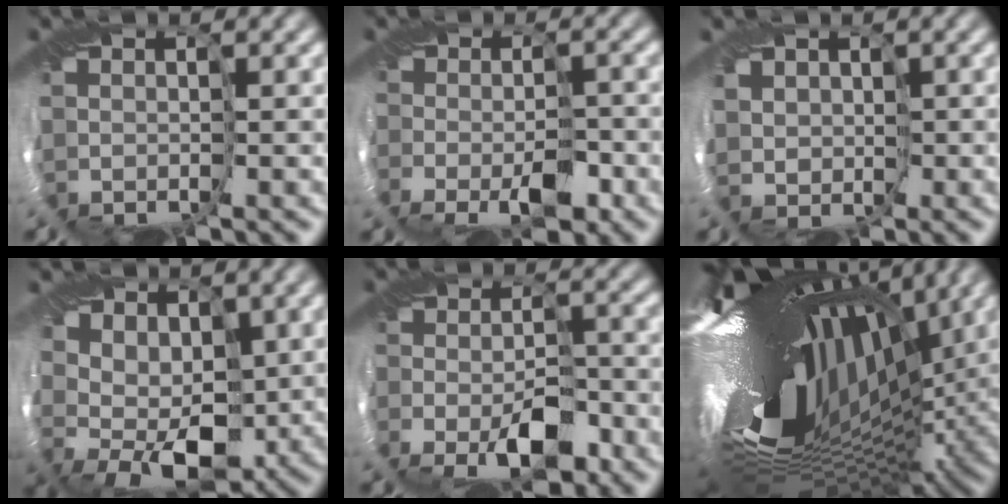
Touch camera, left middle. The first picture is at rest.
{"total": 1.2, "force": [-1.1, 0.1, 0.4], "torque": [0.006, -0.003, -0.019]}
{"total": 1.5, "force": [-0.2, 1.4, 0.4], "torque": [0.010, 0.004, -0.001]}
{"total": 4.2, "force": [1.4, 2.7, 3.0], "torque": [-0.056, -0.004, 0.019]}
{"total": 3.0, "force": [-2.1, 1.1, 1.9], "torque": [-0.020, -0.005, -0.037]}
{"total": 17.3, "force": [2.1, 7.4, 15.4], "torque": [-0.251, -0.033, 0.051]}